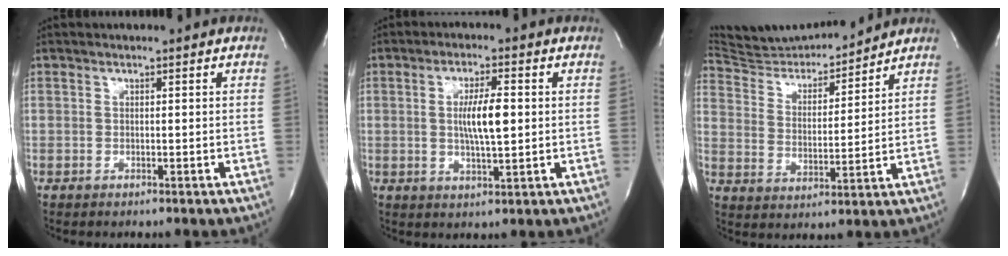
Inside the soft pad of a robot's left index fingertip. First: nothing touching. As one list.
[{"total": 6.5, "force": [0.4, 1.1, 6.4], "torque": [-0.116, 0.000, 0.006]}, {"total": 13.9, "force": [13.6, 1.7, 2.5], "torque": [-0.047, 0.003, 0.235]}]